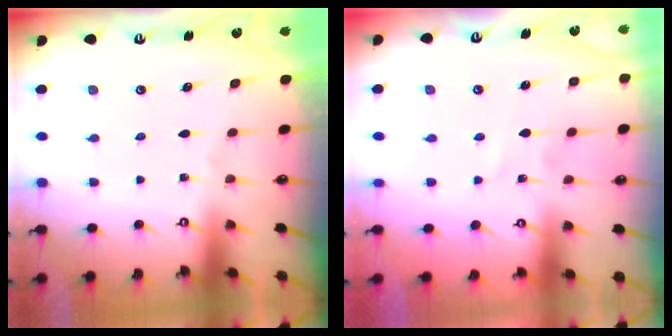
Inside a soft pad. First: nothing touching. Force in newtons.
{"total": 2.4, "press": 2.4, "slide": 0.3}